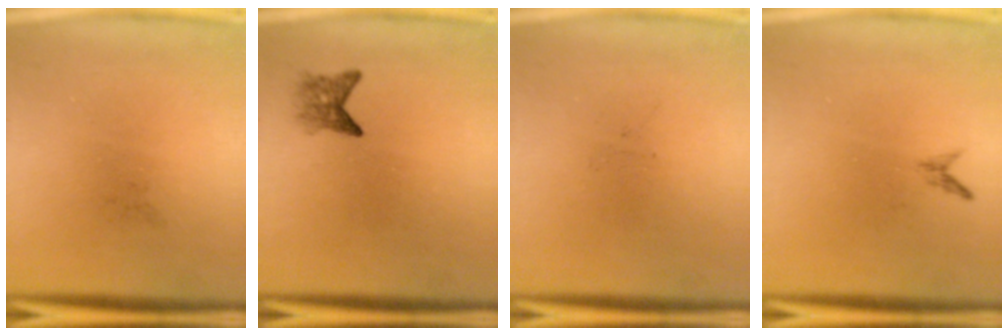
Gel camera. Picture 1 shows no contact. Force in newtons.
{"total": 2.2}
{"total": 0.0}
{"total": 0.7}